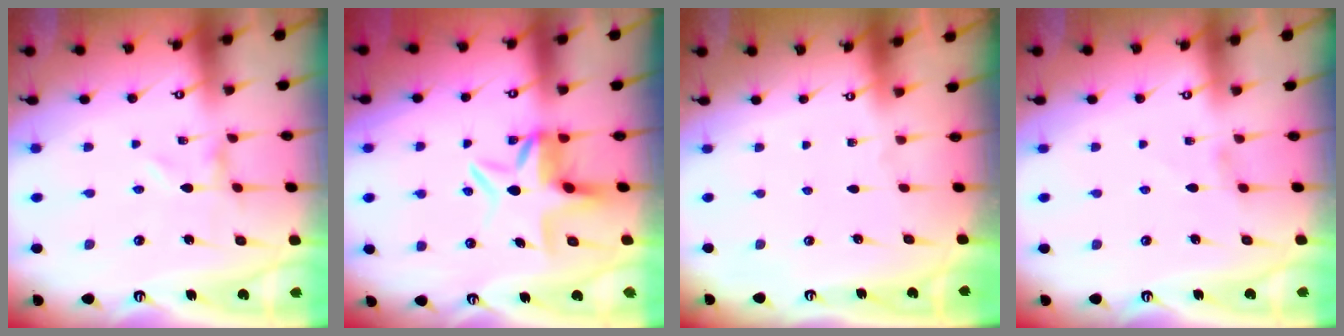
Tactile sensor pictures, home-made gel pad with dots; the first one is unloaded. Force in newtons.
{"total": 7.4, "press": 7.3, "slide": 0.8}
{"total": 0.0}
{"total": 1.6, "press": 1.5, "slide": 0.4}